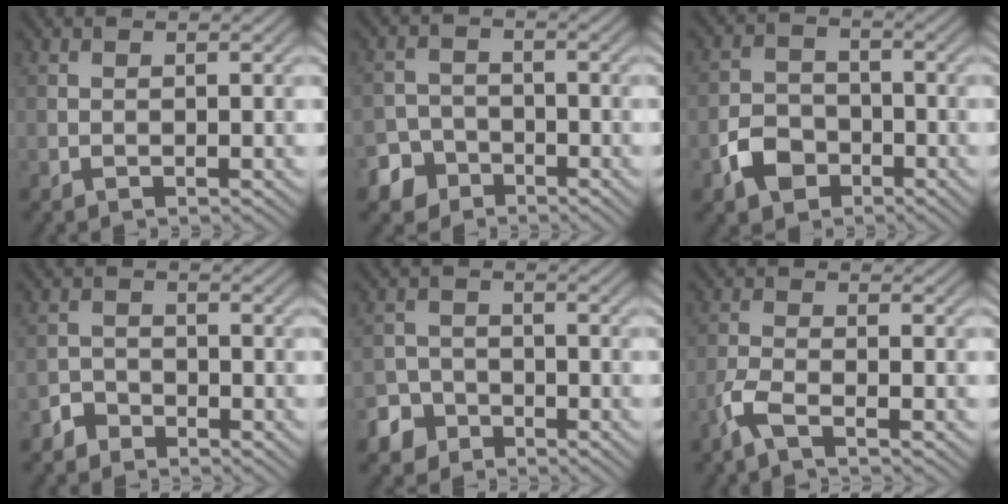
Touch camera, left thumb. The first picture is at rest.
{"total": 4.8, "force": [-3.3, 3.4, 0.9], "torque": [-0.008, -0.003, -0.066]}
{"total": 5.3, "force": [-2.8, 3.7, 2.6], "torque": [-0.056, -0.001, -0.064]}
{"total": 2.3, "force": [-1.8, 1.3, 0.4], "torque": [-0.002, 0.004, -0.044]}
{"total": 4.2, "force": [-2.9, 2.8, 0.9], "torque": [-0.017, -0.002, -0.060]}
{"total": 3.2, "force": [-2.2, 0.6, 2.3], "torque": [-0.055, -0.003, -0.057]}